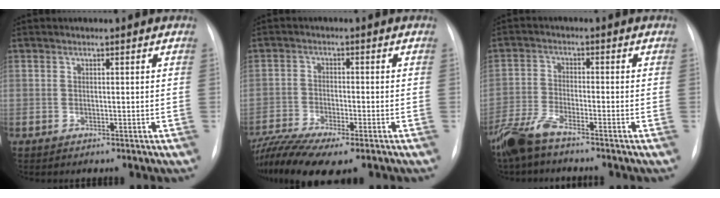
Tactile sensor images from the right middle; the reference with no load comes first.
{"total": 11.0, "force": [-8.7, 1.6, 6.6], "torque": [-0.131, -0.012, -0.147]}
{"total": 6.4, "force": [-5.3, 0.7, 3.4], "torque": [-0.081, -0.019, -0.110]}